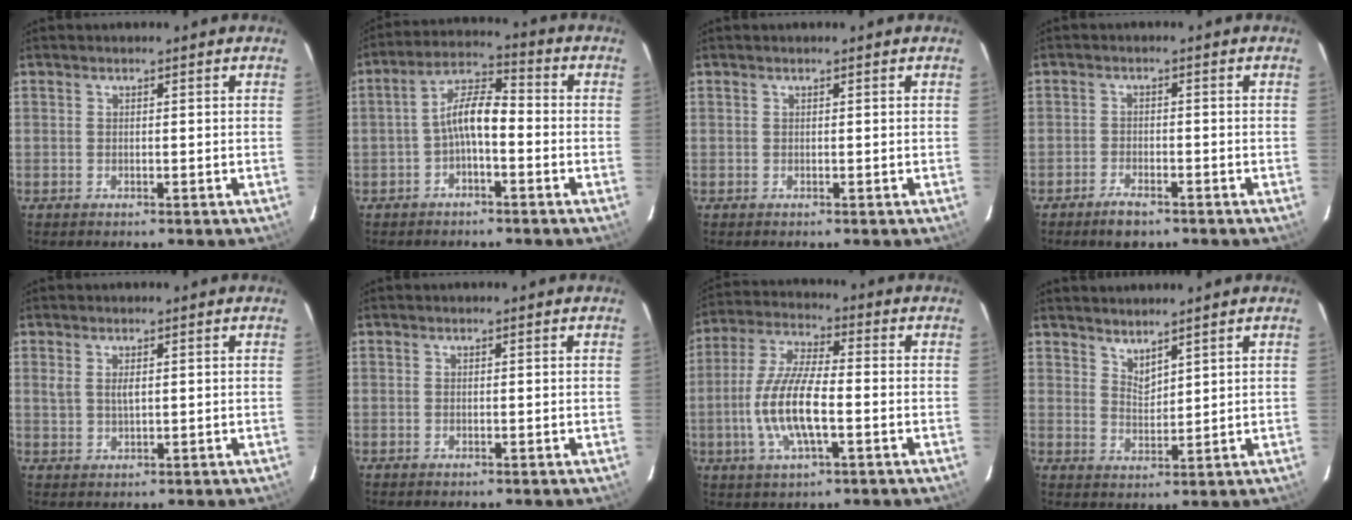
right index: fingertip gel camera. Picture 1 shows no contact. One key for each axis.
{"total": 6.8, "fx": -2.3, "fy": 2.4, "fz": 5.9, "tx": -0.122, "ty": 0.022, "tz": -0.043}
{"total": 0.0}
{"total": 4.0, "fx": -3.0, "fy": 1.7, "fz": 2.1, "tx": -0.053, "ty": -0.001, "tz": -0.053}
{"total": 2.6, "fx": 0.7, "fy": 1.2, "fz": 2.1, "tx": -0.040, "ty": 0.000, "tz": 0.015}
{"total": 0.0}
{"total": 12.5, "fx": -3.0, "fy": 3.7, "fz": 11.6, "tx": -0.242, "ty": -0.003, "tz": -0.059}
{"total": 3.5, "fx": 3.2, "fy": 0.9, "fz": 1.3, "tx": -0.019, "ty": -0.005, "tz": 0.056}